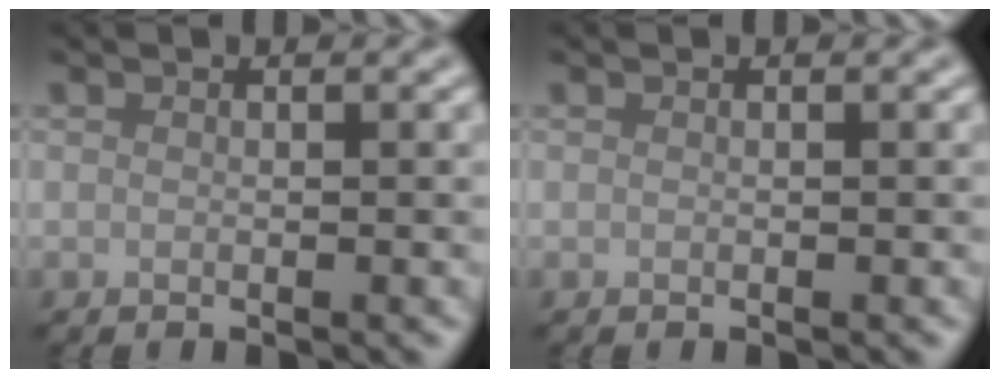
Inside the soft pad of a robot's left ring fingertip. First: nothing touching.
{"total": 0.0}